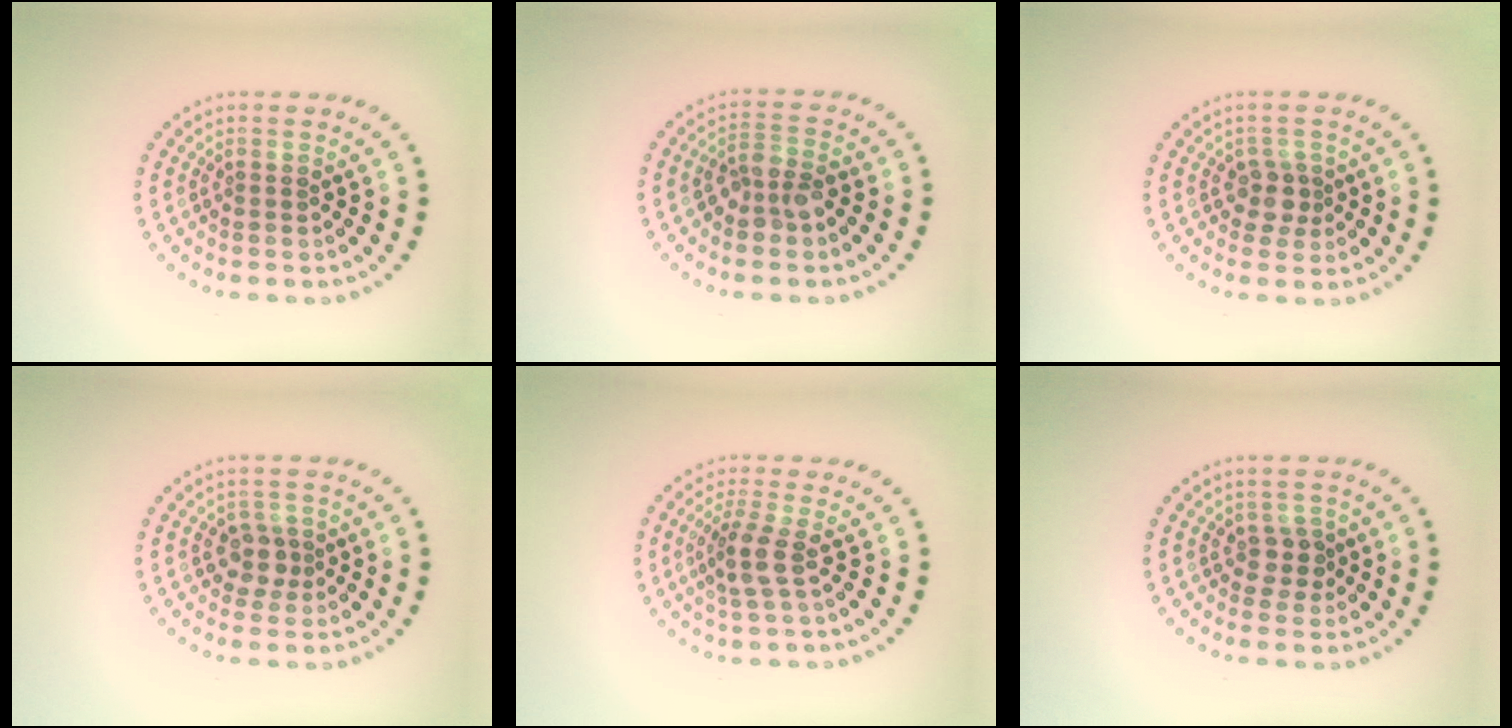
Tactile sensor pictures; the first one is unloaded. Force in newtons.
{"total": 2.7, "press": 2.3, "slide": 1.4}
{"total": 2.0, "press": 1.7, "slide": 1.1}
{"total": 2.0, "press": 1.6, "slide": 1.1}
{"total": 2.6, "press": 2.0, "slide": 1.7}
{"total": 1.6, "press": 1.3, "slide": 0.9}